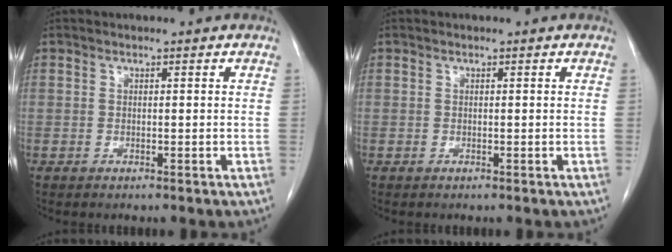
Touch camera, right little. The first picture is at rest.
{"total": 0.0}